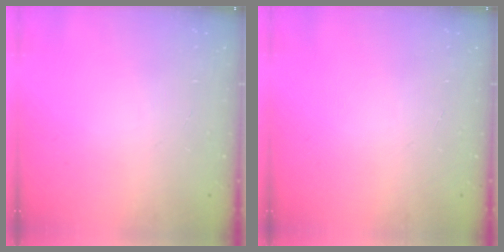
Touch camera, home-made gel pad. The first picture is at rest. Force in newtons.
{"total": 0.0}